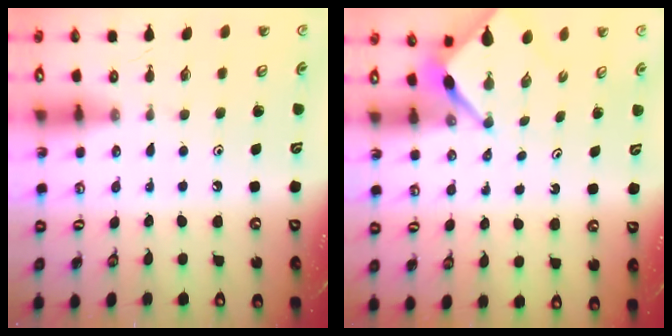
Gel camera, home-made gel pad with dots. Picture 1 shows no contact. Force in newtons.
{"total": 2.7, "press": 2.7, "slide": 0.3}